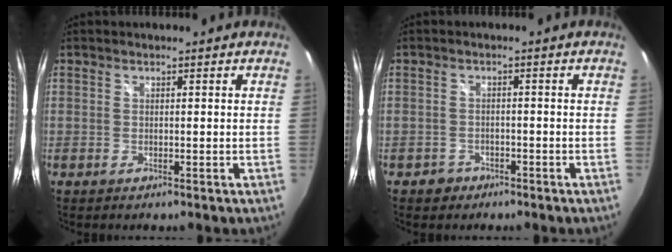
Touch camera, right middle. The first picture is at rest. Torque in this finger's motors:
{"motor_torque": [0.58, -0.43, -0.07, 0.00]}